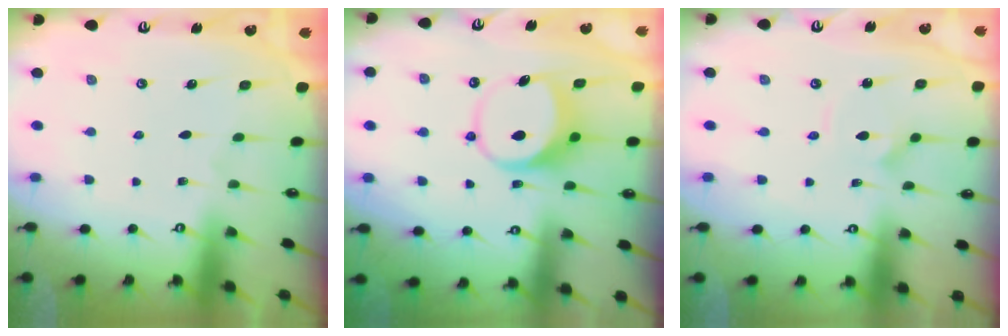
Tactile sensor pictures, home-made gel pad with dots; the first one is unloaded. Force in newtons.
{"total": 9.4, "press": 9.3, "slide": 1.4}
{"total": 2.7, "press": 2.7, "slide": 0.4}